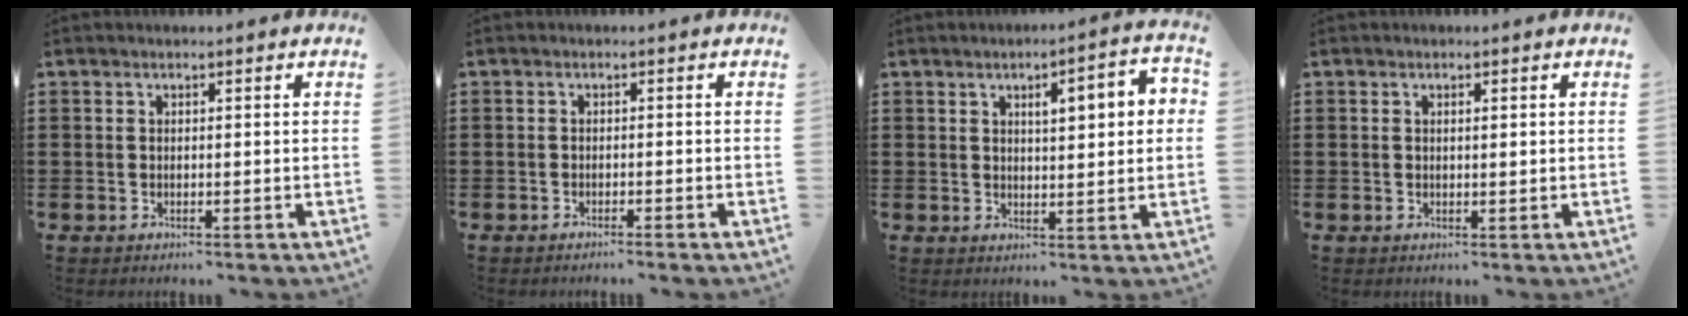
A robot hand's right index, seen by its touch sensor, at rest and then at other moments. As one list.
[{"total": 1.1, "force": [-1.1, -0.2, 0.2], "torque": [-0.005, -0.001, -0.022]}, {"total": 4.3, "force": [0.9, 1.0, 4.1], "torque": [-0.062, -0.003, 0.007]}, {"total": 0.8, "force": [0.1, 0.1, 0.8], "torque": [-0.016, 0.000, 0.002]}]